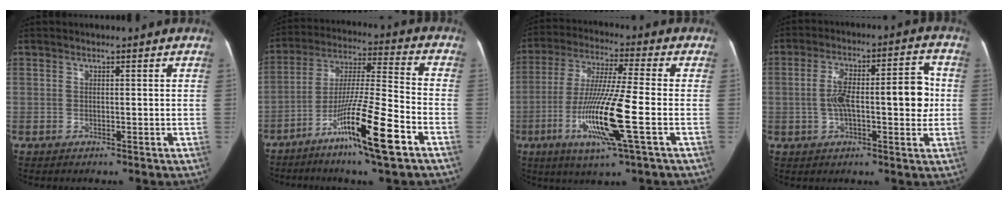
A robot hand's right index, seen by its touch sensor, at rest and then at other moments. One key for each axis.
{"total": 15.7, "fx": -8.0, "fy": 0.2, "fz": 13.5, "tx": -0.251, "ty": -0.019, "tz": -0.140}
{"total": 14.2, "fx": -4.1, "fy": -0.2, "fz": 13.6, "tx": -0.274, "ty": -0.019, "tz": -0.081}
{"total": 12.3, "fx": 0.0, "fy": 3.5, "fz": 11.8, "tx": -0.189, "ty": 0.033, "tz": 0.002}